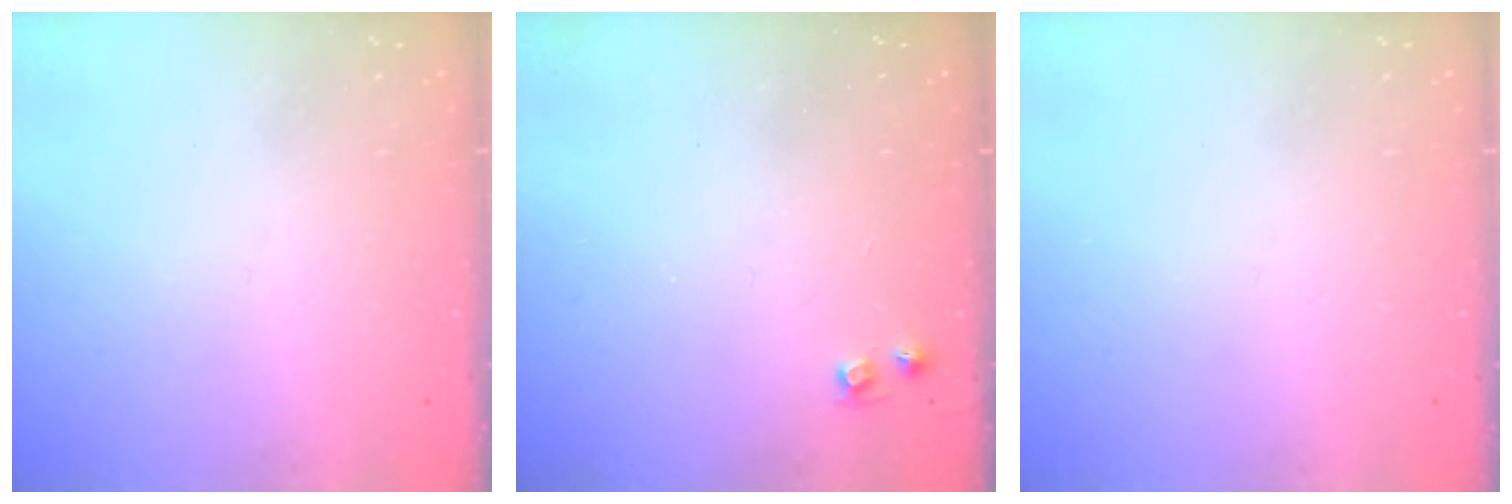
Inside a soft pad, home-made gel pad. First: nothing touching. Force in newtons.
{"total": 3.6, "press": 3.6, "slide": 0.6}
{"total": 0.0}